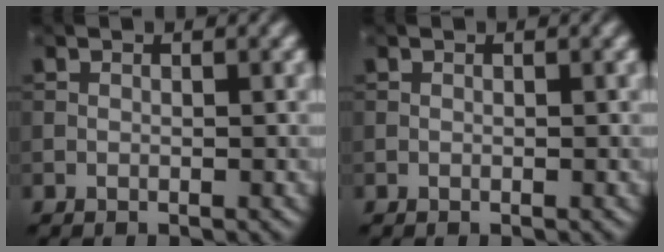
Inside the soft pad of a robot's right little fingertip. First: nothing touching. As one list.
[{"total": 0.0}]